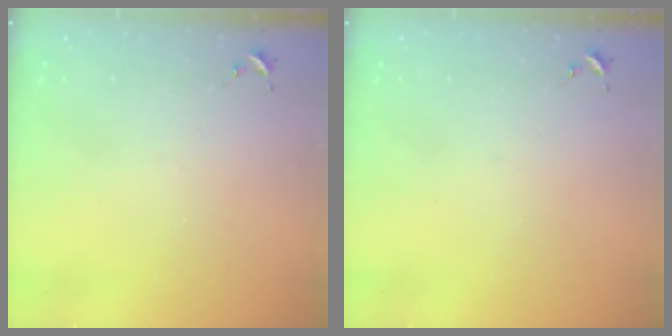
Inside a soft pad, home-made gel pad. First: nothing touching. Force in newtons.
{"total": 0.0}